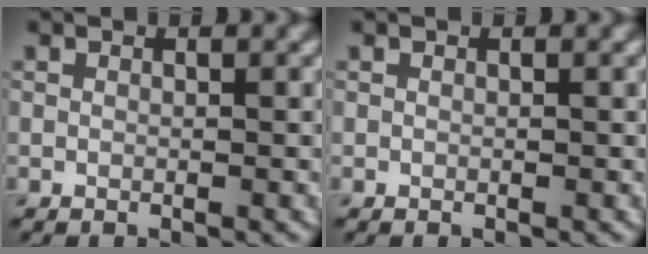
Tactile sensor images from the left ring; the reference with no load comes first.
{"total": 0.0}